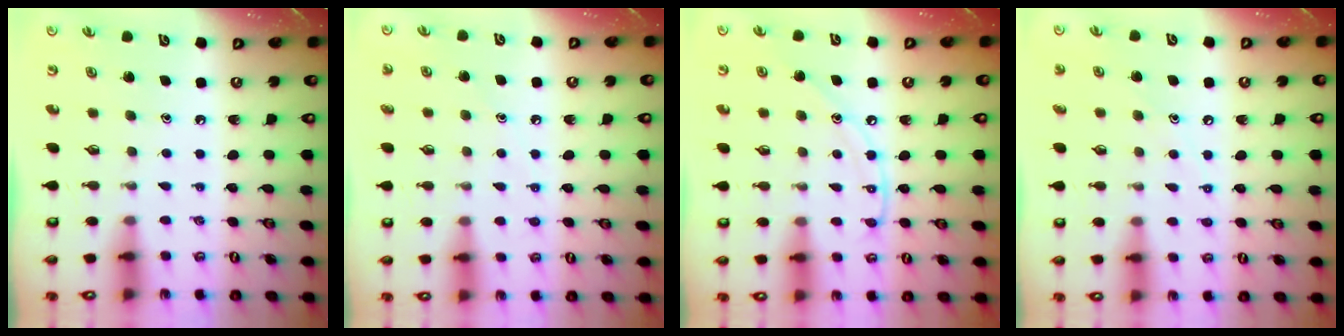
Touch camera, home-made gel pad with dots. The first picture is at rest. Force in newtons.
{"total": 4.9, "press": 4.8, "slide": 0.5}
{"total": 10.0, "press": 9.9, "slide": 1.0}
{"total": 6.2, "press": 6.2, "slide": 0.7}